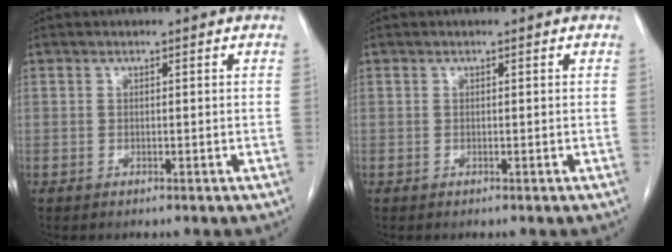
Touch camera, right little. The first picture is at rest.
{"total": 0.0}